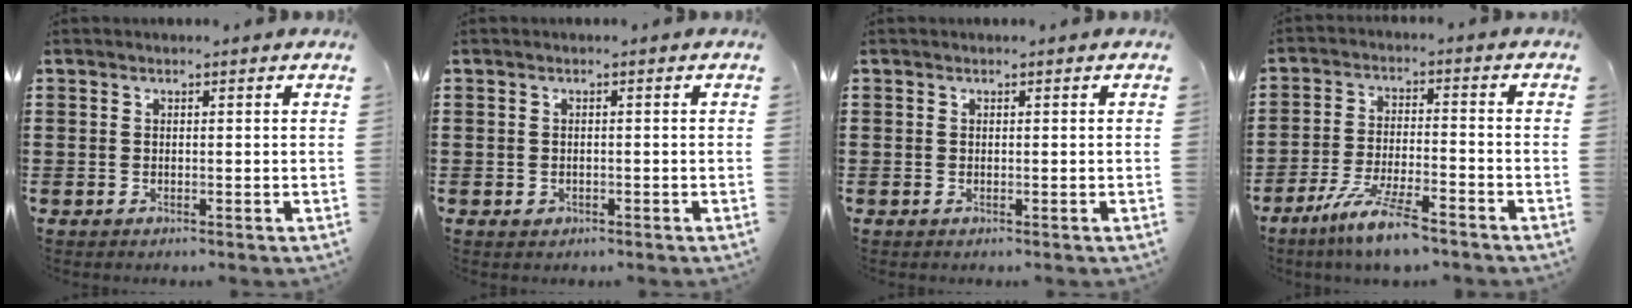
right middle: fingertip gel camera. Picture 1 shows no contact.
{"total": 0.7, "force": [-0.3, 0.6, 0.3], "torque": [-0.009, 0.002, -0.007]}
{"total": 0.0}
{"total": 8.2, "force": [-6.4, 0.8, 5.1], "torque": [-0.112, -0.011, -0.123]}